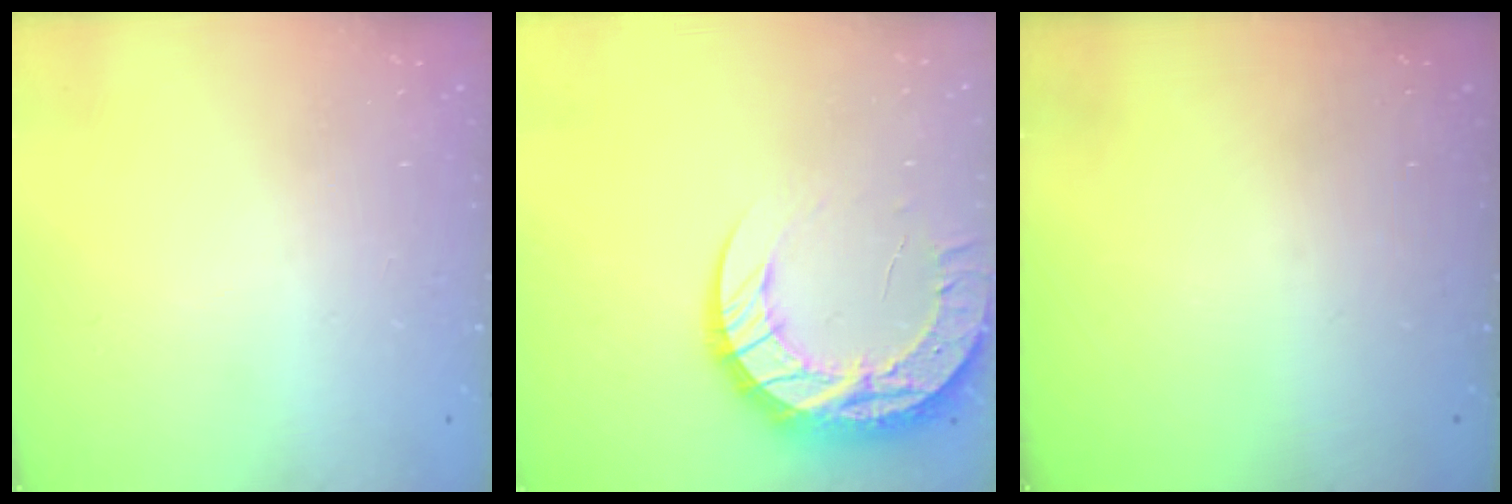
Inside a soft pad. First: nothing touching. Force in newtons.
{"total": 15.4, "press": 15.4, "slide": 1.1}
{"total": 0.0}